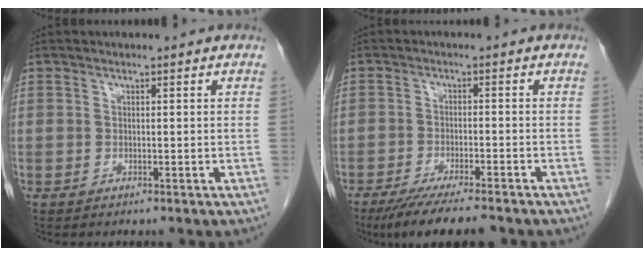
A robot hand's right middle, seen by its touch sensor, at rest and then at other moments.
{"total": 9.5, "force": [-7.7, 0.8, 5.5], "torque": [-0.083, -0.022, -0.120]}